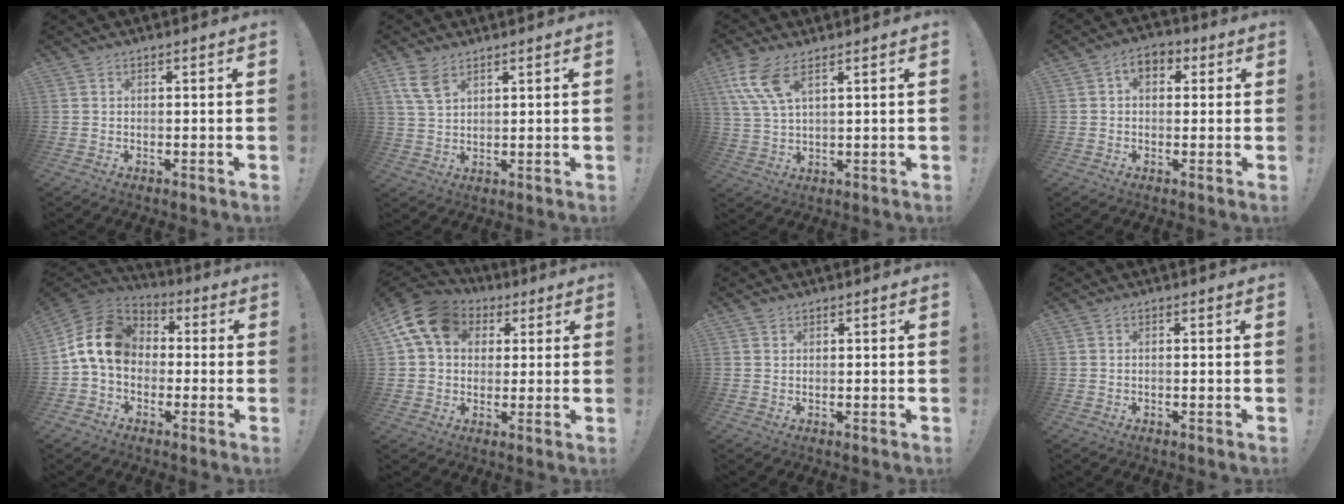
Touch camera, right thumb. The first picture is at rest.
{"total": 6.7, "force": [4.1, 3.5, 4.0], "torque": [-0.070, -0.015, 0.080]}
{"total": 9.5, "force": [5.1, 3.4, 7.2], "torque": [-0.152, -0.014, 0.100]}
{"total": 5.6, "force": [1.4, 3.9, 3.8], "torque": [-0.053, 0.003, 0.024]}
{"total": 15.0, "force": [1.0, 11.1, 10.0], "torque": [-0.177, 0.019, 0.027]}
{"total": 14.2, "force": [4.9, 10.7, 8.0], "torque": [-0.133, -0.010, 0.096]}
{"total": 0.9, "force": [0.7, 0.5, 0.0], "torque": [-0.004, 0.001, 0.015]}
{"total": 0.6, "force": [-0.5, -0.1, 0.4], "torque": [-0.017, 0.003, -0.007]}